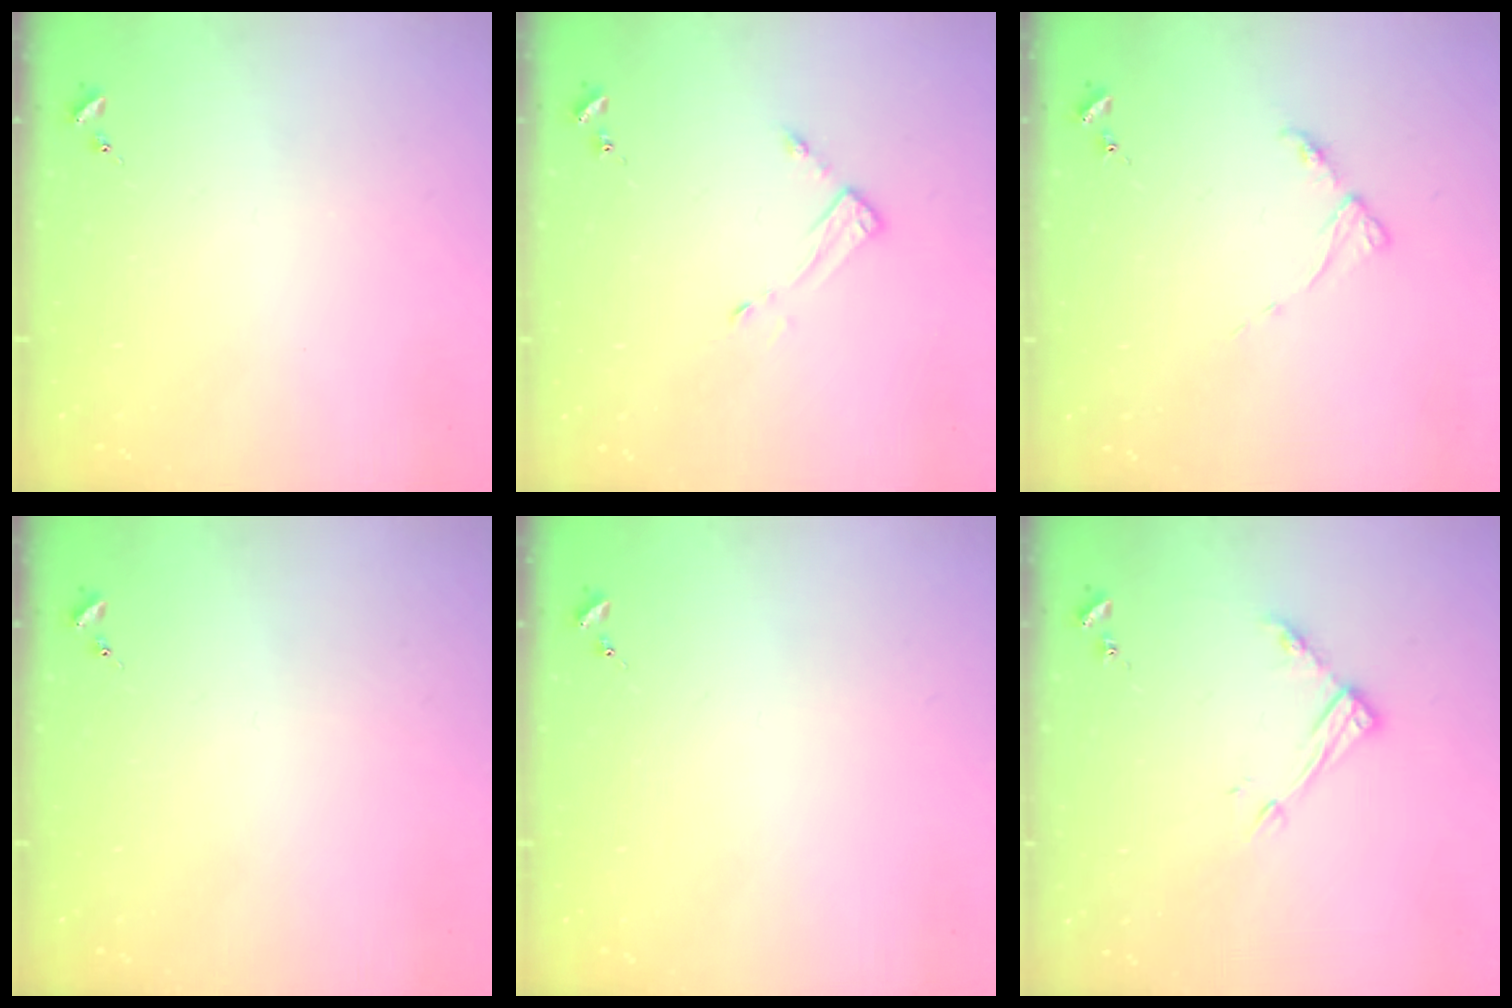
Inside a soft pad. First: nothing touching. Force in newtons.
{"total": 3.2, "press": 3.2, "slide": 0.3}
{"total": 4.5, "press": 4.5, "slide": 0.5}
{"total": 0.0}
{"total": 0.0}
{"total": 11.0, "press": 11.0, "slide": 0.8}